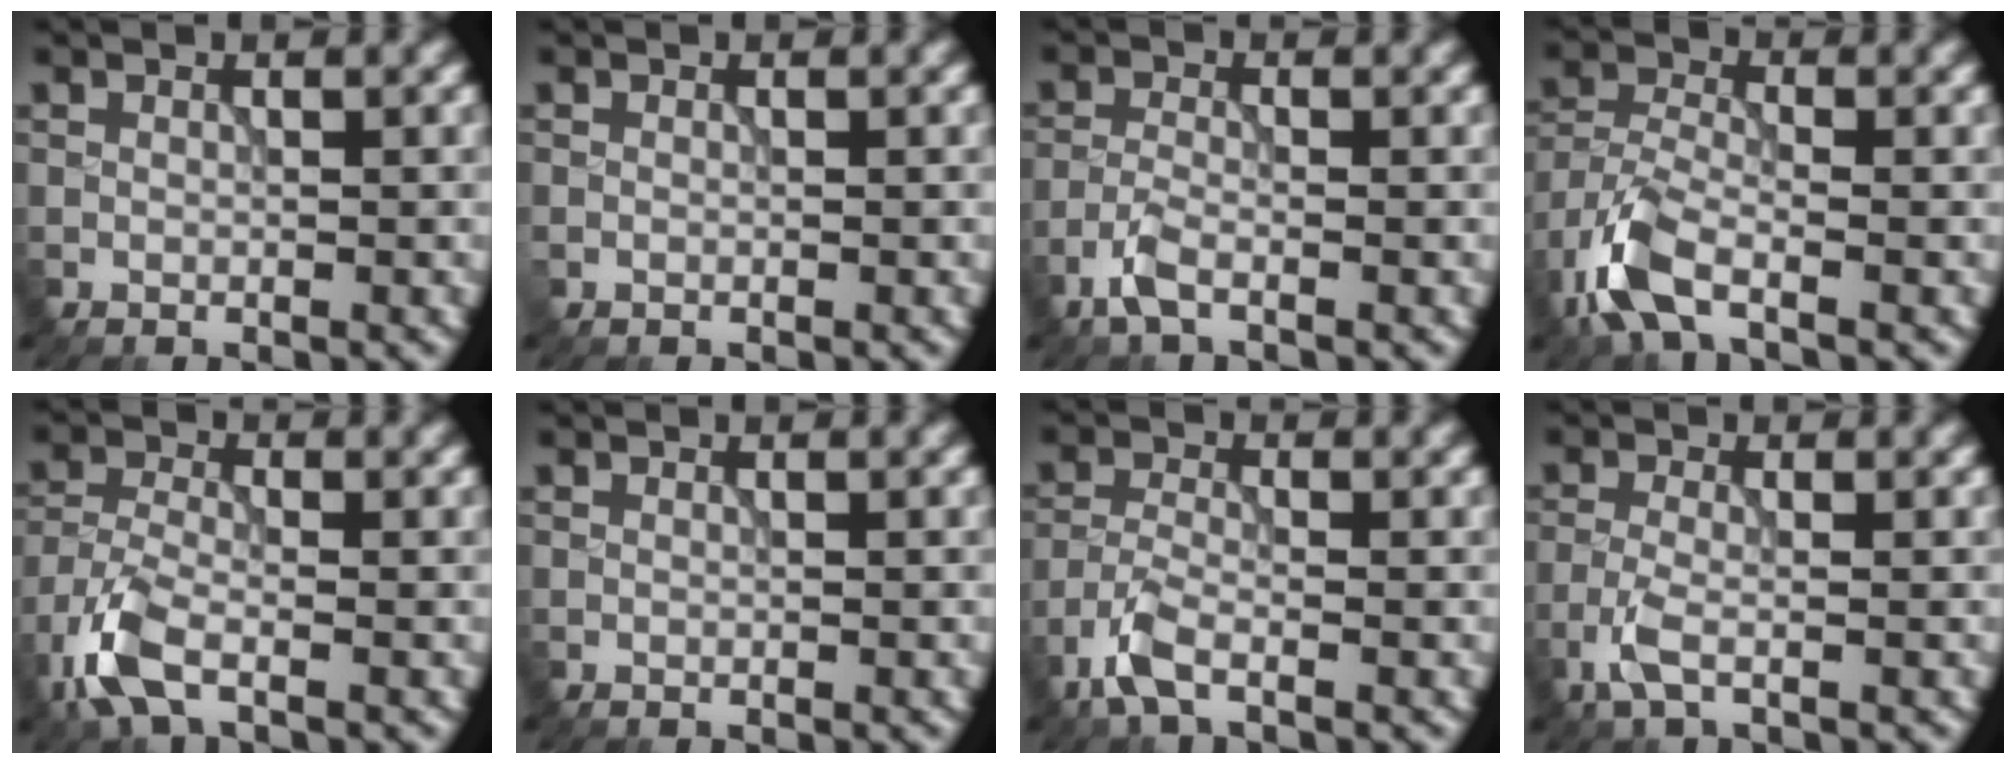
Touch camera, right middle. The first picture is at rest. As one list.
[{"total": 0.0}, {"total": 2.3, "force": [-1.5, 0.7, 1.6], "torque": [-0.041, -0.001, -0.040]}, {"total": 5.5, "force": [-3.4, 2.2, 3.8], "torque": [-0.090, -0.007, -0.081]}, {"total": 4.8, "force": [-2.9, 1.9, 3.4], "torque": [-0.085, -0.009, -0.072]}, {"total": 0.0}, {"total": 3.1, "force": [-2.0, 0.9, 2.1], "torque": [-0.055, -0.003, -0.053]}, {"total": 2.4, "force": [-1.2, 0.6, 2.0], "torque": [-0.050, 0.000, -0.034]}]